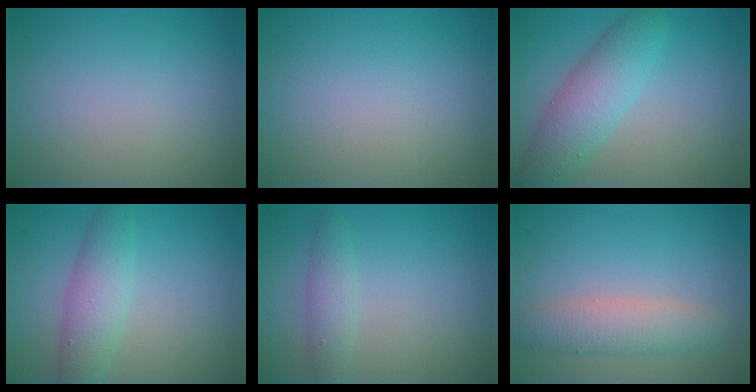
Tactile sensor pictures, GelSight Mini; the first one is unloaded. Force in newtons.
{"total": 0.0}
{"total": 5.2, "press": 5.2, "slide": 0.2}
{"total": 3.8, "press": 3.8, "slide": 0.1}
{"total": 1.9, "press": 1.9, "slide": 0.1}
{"total": 3.7, "press": 3.7, "slide": 0.1}